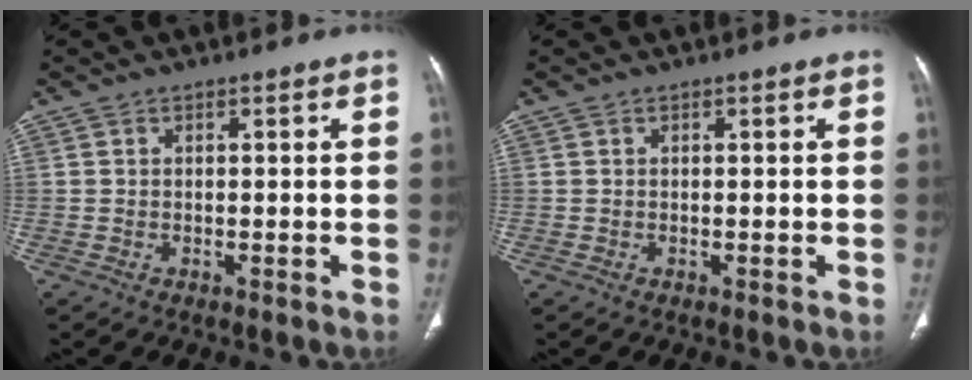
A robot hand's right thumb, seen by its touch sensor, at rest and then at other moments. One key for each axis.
{"total": 0.0}